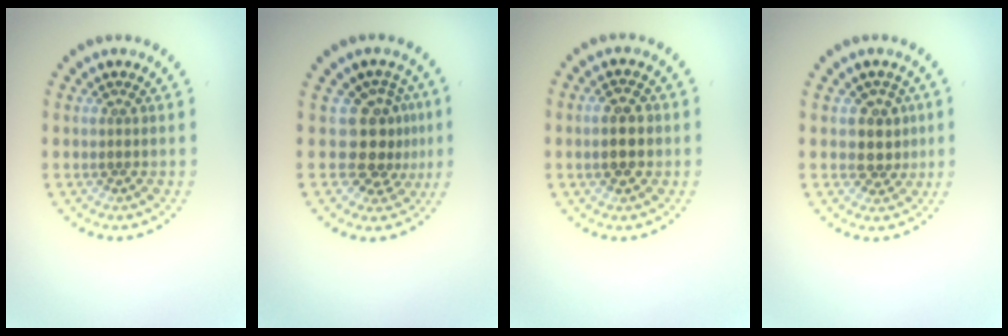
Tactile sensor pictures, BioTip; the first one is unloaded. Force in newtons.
{"total": 3.6, "press": 2.6, "slide": 2.5}
{"total": 2.6, "press": 2.6, "slide": 0.1}
{"total": 2.5, "press": 2.2, "slide": 1.1}